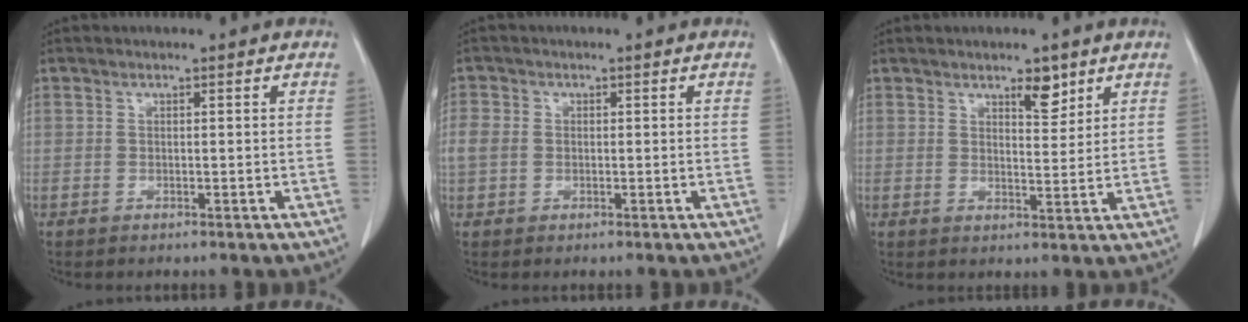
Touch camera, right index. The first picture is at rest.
{"total": 3.5, "force": [0.1, 3.0, 1.9], "torque": [-0.059, 0.017, 0.004]}
{"total": 3.8, "force": [2.6, 1.3, 2.4], "torque": [-0.033, -0.006, 0.041]}